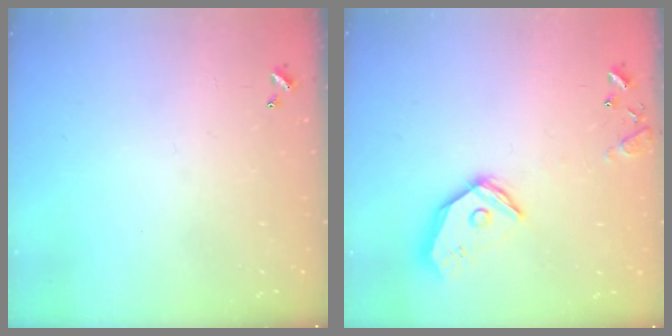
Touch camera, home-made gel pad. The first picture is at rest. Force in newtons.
{"total": 15.5, "press": 15.3, "slide": 2.2}